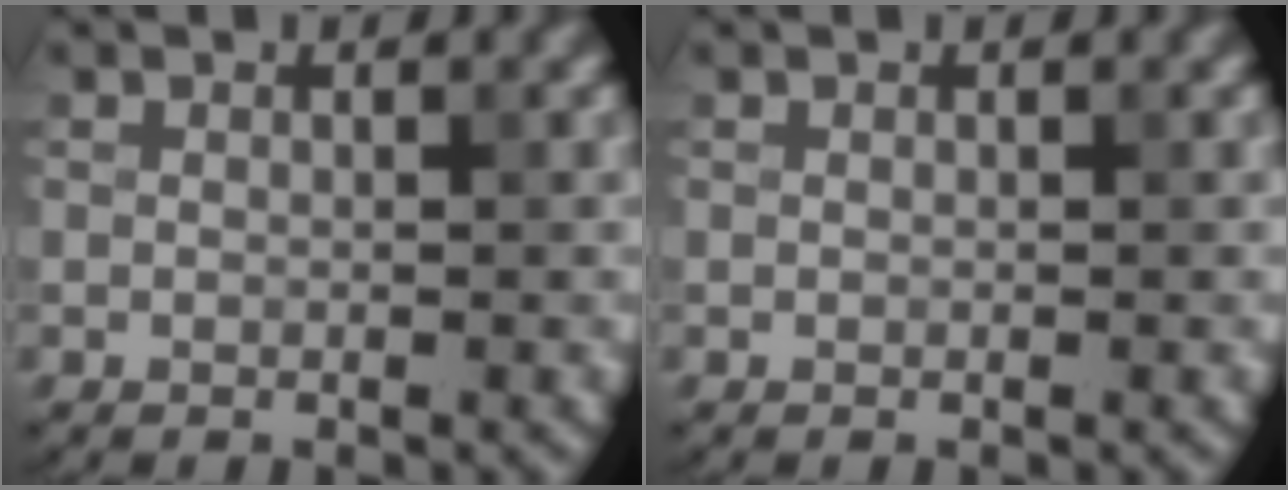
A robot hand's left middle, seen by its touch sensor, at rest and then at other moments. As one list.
[{"total": 0.0}]